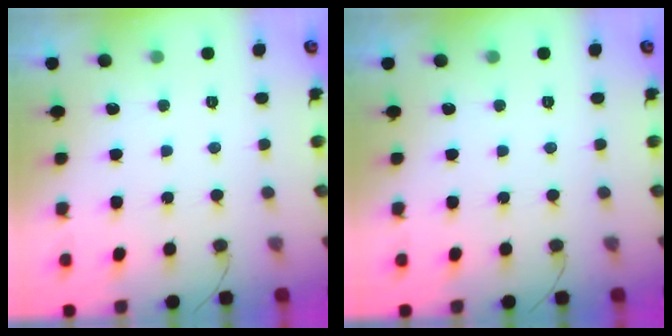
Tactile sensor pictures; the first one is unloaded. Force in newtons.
{"total": 0.0}